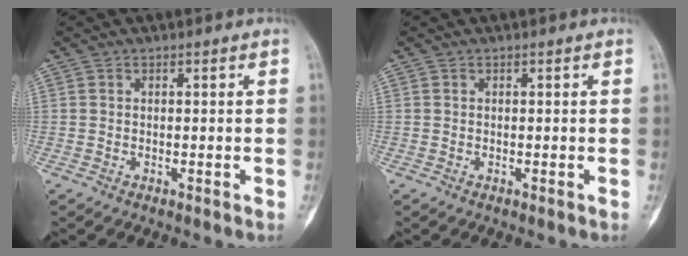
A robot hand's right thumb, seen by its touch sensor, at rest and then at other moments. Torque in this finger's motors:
{"motor_torque": [-0.01, 0.00, 0.07, -0.03, 0.01]}